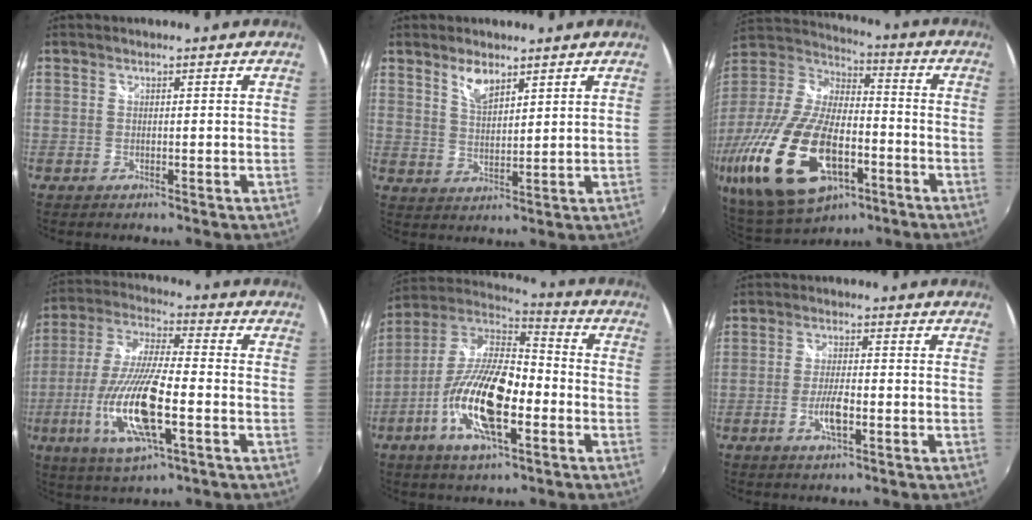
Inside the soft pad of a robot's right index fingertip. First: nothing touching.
{"total": 4.6, "force": [3.3, 1.9, 2.7], "torque": [-0.046, -0.002, 0.062]}
{"total": 27.7, "force": [-11.4, 13.2, 21.5], "torque": [-0.459, -0.057, -0.196]}
{"total": 17.9, "force": [-5.7, 4.7, 16.3], "torque": [-0.340, -0.023, -0.106]}
{"total": 18.5, "force": [-6.4, 6.7, 16.0], "torque": [-0.319, -0.015, -0.126]}
{"total": 5.0, "force": [-1.9, 1.5, 4.4], "torque": [-0.091, -0.004, -0.036]}